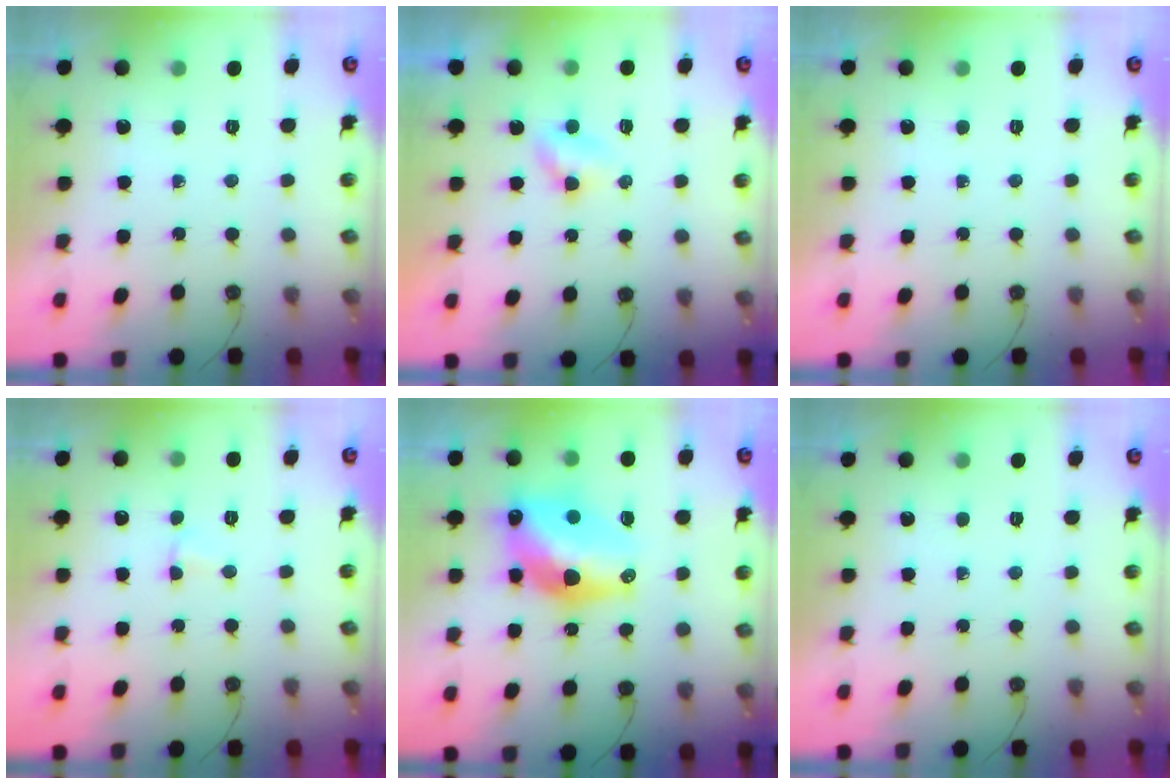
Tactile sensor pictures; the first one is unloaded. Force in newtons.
{"total": 3.2, "press": 3.1, "slide": 0.4}
{"total": 0.0}
{"total": 2.4, "press": 2.4, "slide": 0.5}
{"total": 14.6, "press": 14.6, "slide": 0.9}
{"total": 0.0}